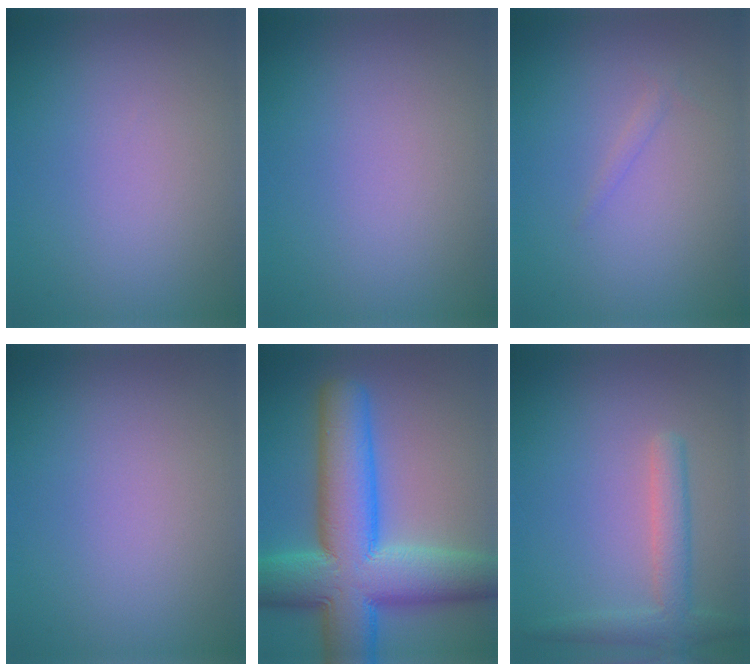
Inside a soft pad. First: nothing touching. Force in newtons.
{"total": 0.0}
{"total": 0.6, "press": 0.6, "slide": 0.1}
{"total": 0.0}
{"total": 12.9, "press": 12.9, "slide": 0.4}
{"total": 3.0, "press": 3.0, "slide": 0.1}